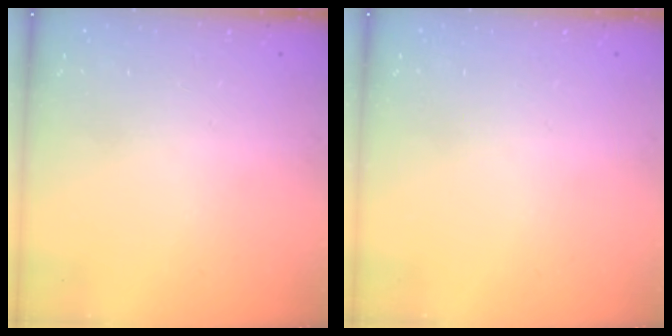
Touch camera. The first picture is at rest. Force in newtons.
{"total": 0.0}